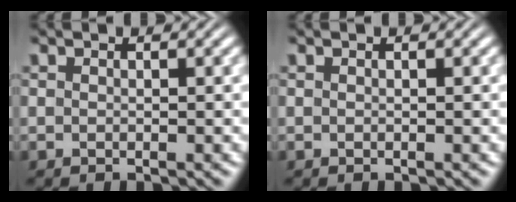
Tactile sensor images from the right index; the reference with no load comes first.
{"total": 0.0}